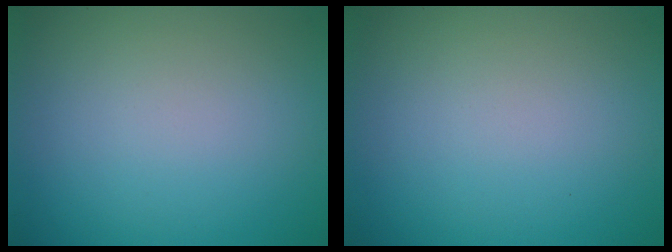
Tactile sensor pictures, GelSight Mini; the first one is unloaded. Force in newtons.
{"total": 0.0}